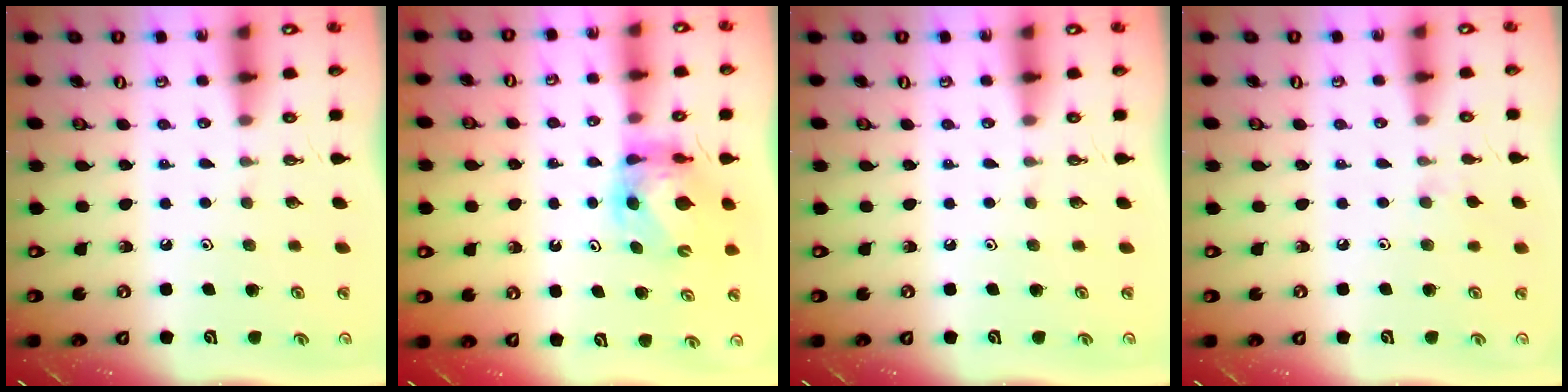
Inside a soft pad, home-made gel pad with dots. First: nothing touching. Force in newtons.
{"total": 6.1, "press": 6.1, "slide": 0.6}
{"total": 0.0}
{"total": 4.9, "press": 4.8, "slide": 0.6}